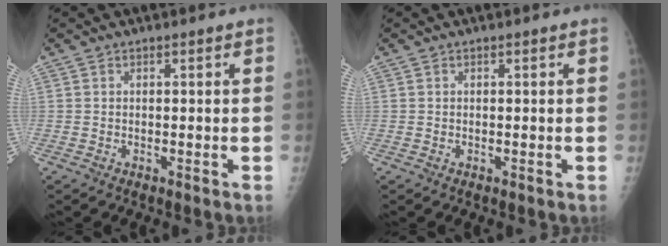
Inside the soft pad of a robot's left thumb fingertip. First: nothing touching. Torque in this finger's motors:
{"motor_torque": [0.01, -0.17, 0.05, -0.19, 0.00]}